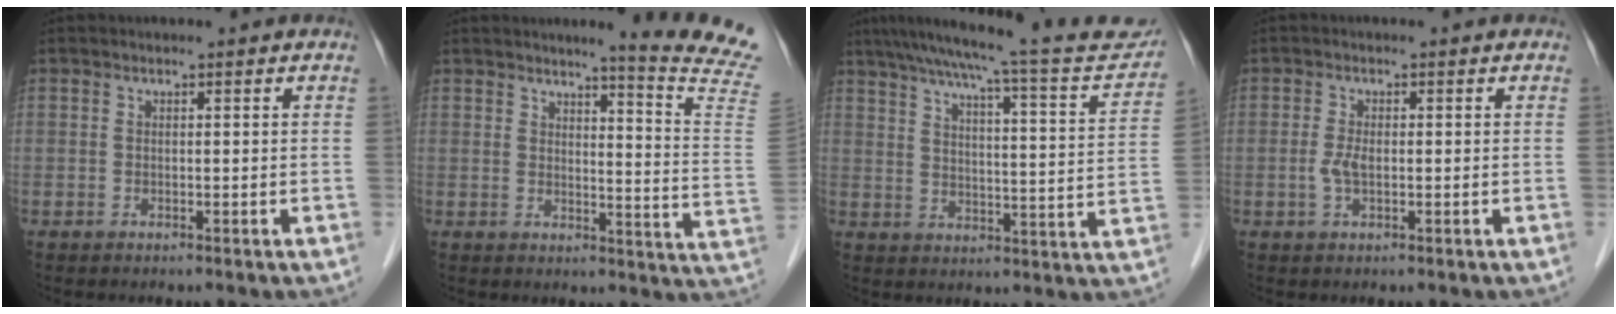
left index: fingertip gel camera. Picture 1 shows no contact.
{"total": 13.6, "force": [12.2, -2.3, 5.4], "torque": [-0.073, -0.104, 0.125]}
{"total": 22.5, "force": [20.0, 1.6, 10.3], "torque": [-0.153, -0.017, 0.250]}
{"total": 2.1, "force": [-0.3, 0.8, 2.0], "torque": [-0.049, -0.001, -0.005]}